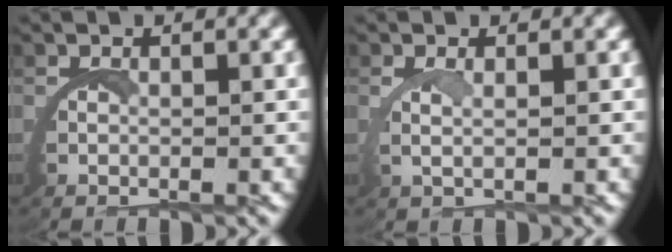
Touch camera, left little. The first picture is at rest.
{"total": 1.5, "force": [1.1, -0.4, 1.0], "torque": [-0.033, -0.004, 0.022]}